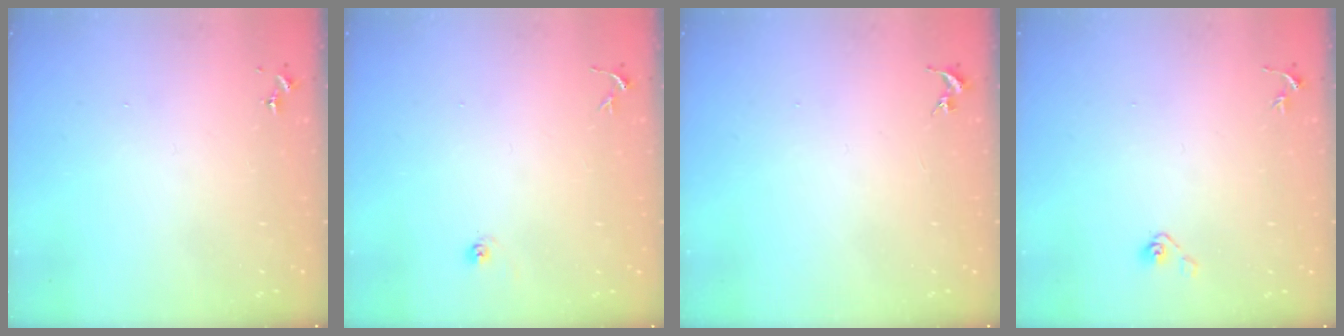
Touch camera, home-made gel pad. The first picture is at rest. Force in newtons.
{"total": 3.4, "press": 3.4, "slide": 0.3}
{"total": 0.0}
{"total": 3.8, "press": 3.2, "slide": 2.0}